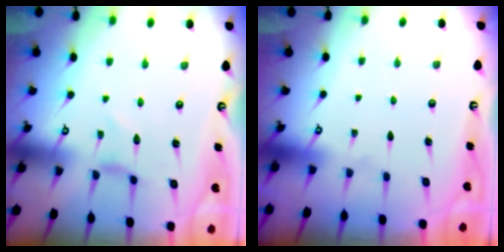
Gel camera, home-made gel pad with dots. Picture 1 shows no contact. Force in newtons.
{"total": 0.0}